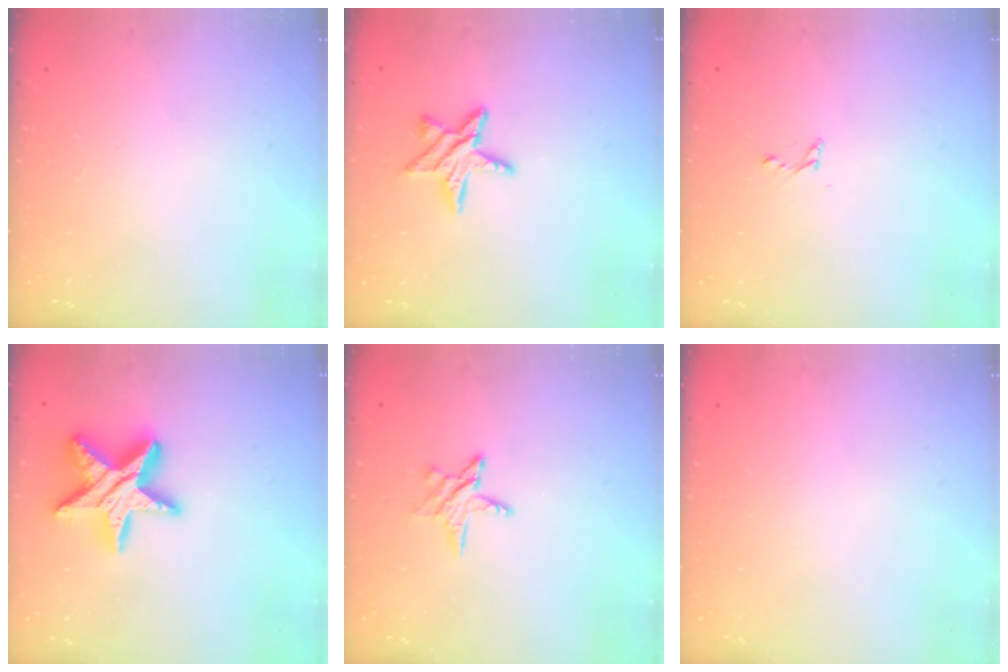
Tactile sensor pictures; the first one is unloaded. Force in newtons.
{"total": 10.0, "press": 10.0, "slide": 0.6}
{"total": 2.5, "press": 2.5, "slide": 0.2}
{"total": 16.7, "press": 16.6, "slide": 1.5}
{"total": 4.8, "press": 4.8, "slide": 0.5}
{"total": 0.0}